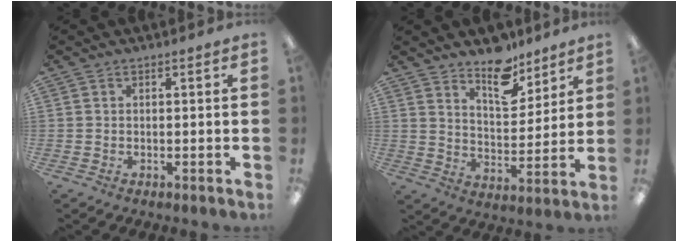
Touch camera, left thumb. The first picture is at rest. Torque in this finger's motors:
{"motor_torque": [0.04, -0.10, -0.12, -0.29, 0.07]}